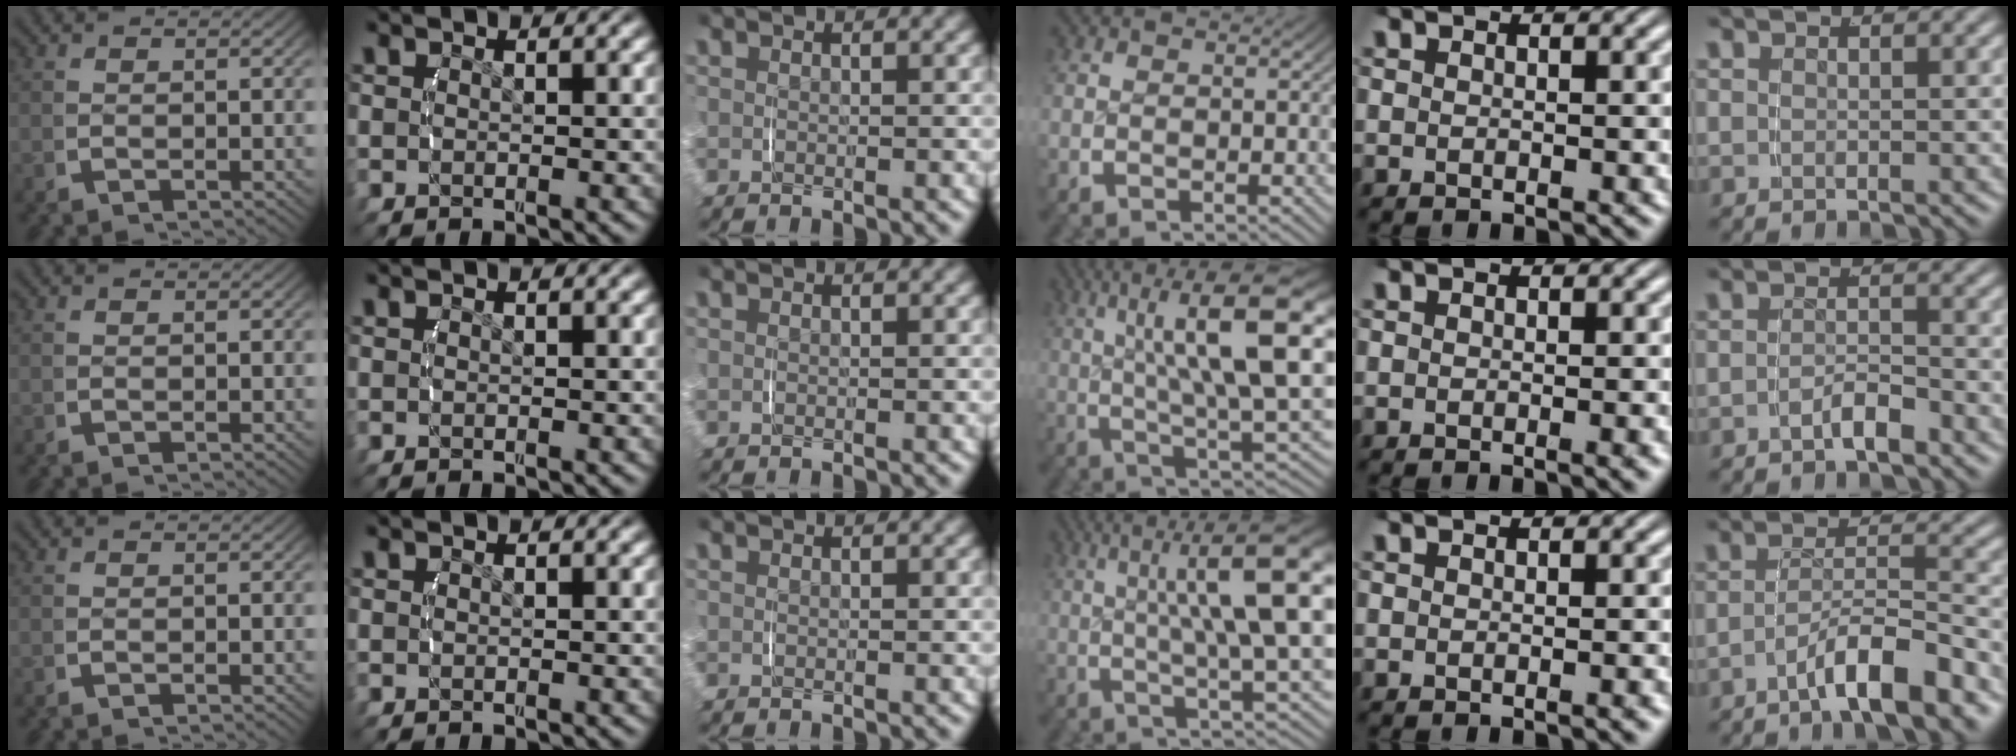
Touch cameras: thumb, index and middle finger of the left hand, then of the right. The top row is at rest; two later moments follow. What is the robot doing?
{"motion": "lift_and_place", "object": "measuring cup"}